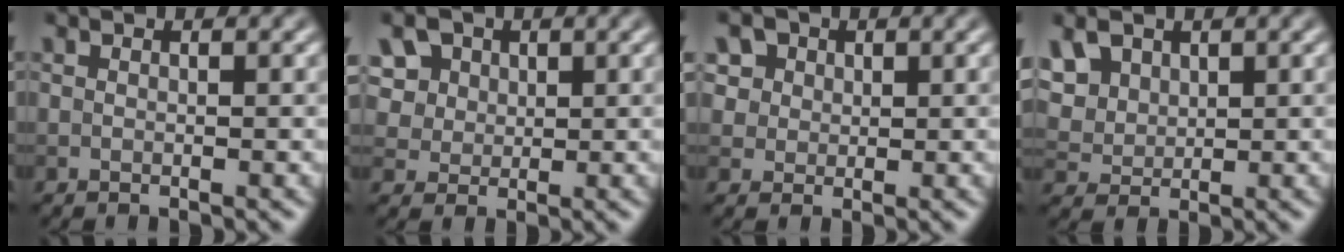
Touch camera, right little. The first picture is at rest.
{"total": 10.0, "force": [5.1, 7.3, 4.6], "torque": [-0.109, 0.028, 0.077]}
{"total": 6.2, "force": [3.3, 4.6, 2.6], "torque": [-0.052, 0.012, 0.046]}
{"total": 5.2, "force": [2.4, 3.7, 2.7], "torque": [-0.086, 0.013, 0.057]}